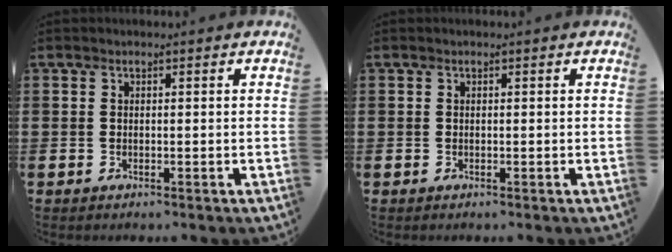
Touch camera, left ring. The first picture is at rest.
{"total": 0.0}